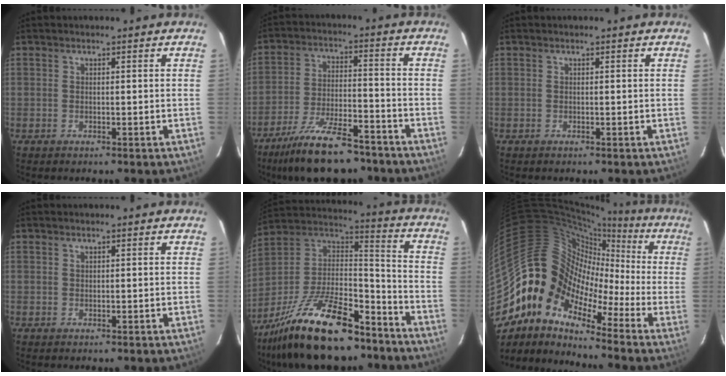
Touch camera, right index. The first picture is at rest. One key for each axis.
{"total": 16.8, "fx": -13.5, "fy": 4.9, "fz": 8.8, "tx": -0.180, "ty": -0.018, "tz": -0.217}
{"total": 0.0}
{"total": 0.0}
{"total": 26.2, "fx": -18.3, "fy": 9.6, "fz": 16.2, "tx": -0.313, "ty": -0.004, "tz": -0.294}
{"total": 13.1, "fx": -4.7, "fy": 10.0, "fz": 7.1, "tx": -0.110, "ty": 0.011, "tz": -0.121}